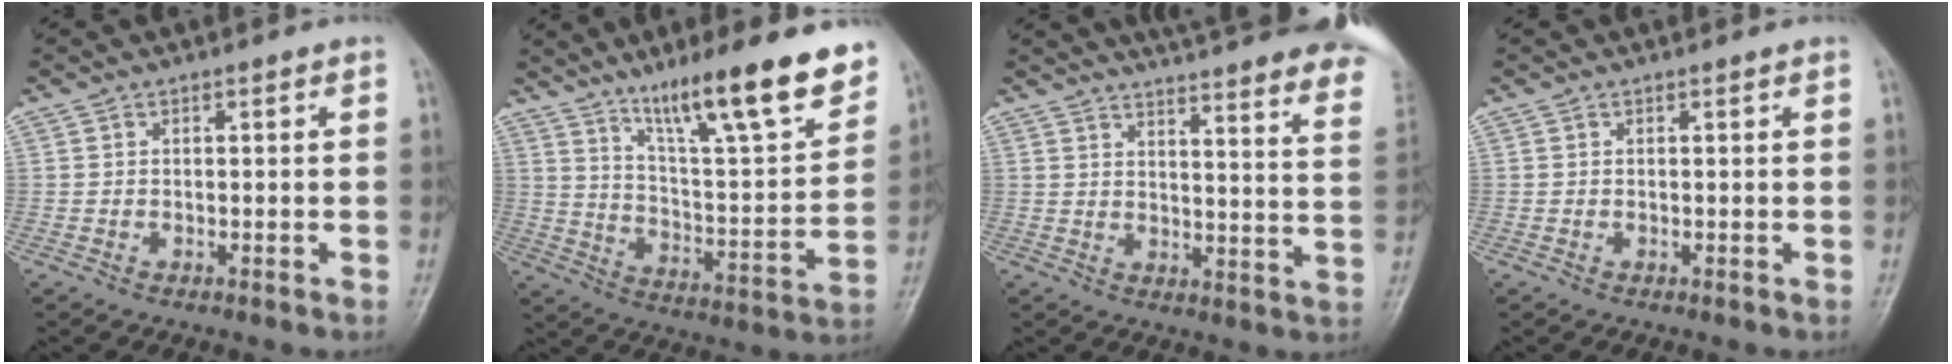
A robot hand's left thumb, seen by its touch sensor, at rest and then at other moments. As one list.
[{"total": 20.4, "force": [14.0, 3.4, 14.5], "torque": [-0.196, -0.069, 0.227]}, {"total": 27.8, "force": [23.9, 3.5, 13.8], "torque": [-0.163, -0.137, 0.277]}, {"total": 0.0}]